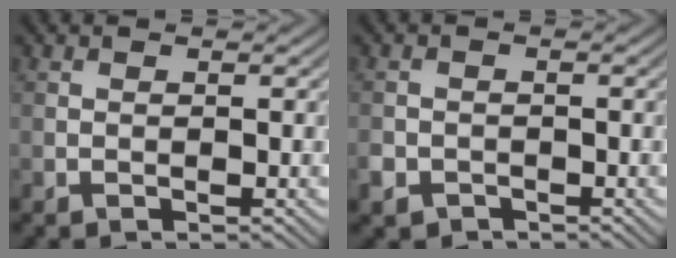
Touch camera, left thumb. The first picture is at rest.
{"total": 2.4, "force": [-1.6, 1.7, 0.7], "torque": [-0.020, -0.009, -0.036]}